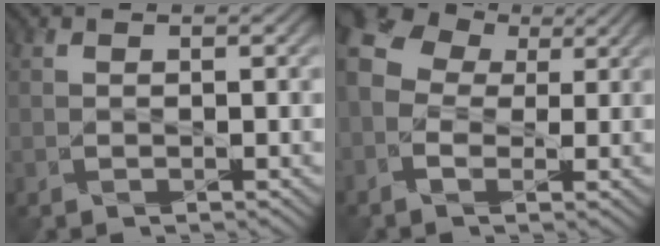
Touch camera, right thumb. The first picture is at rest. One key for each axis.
{"total": 9.7, "fx": 0.9, "fy": 7.4, "fz": 6.1, "tx": -0.163, "ty": 0.015, "tz": 0.006}